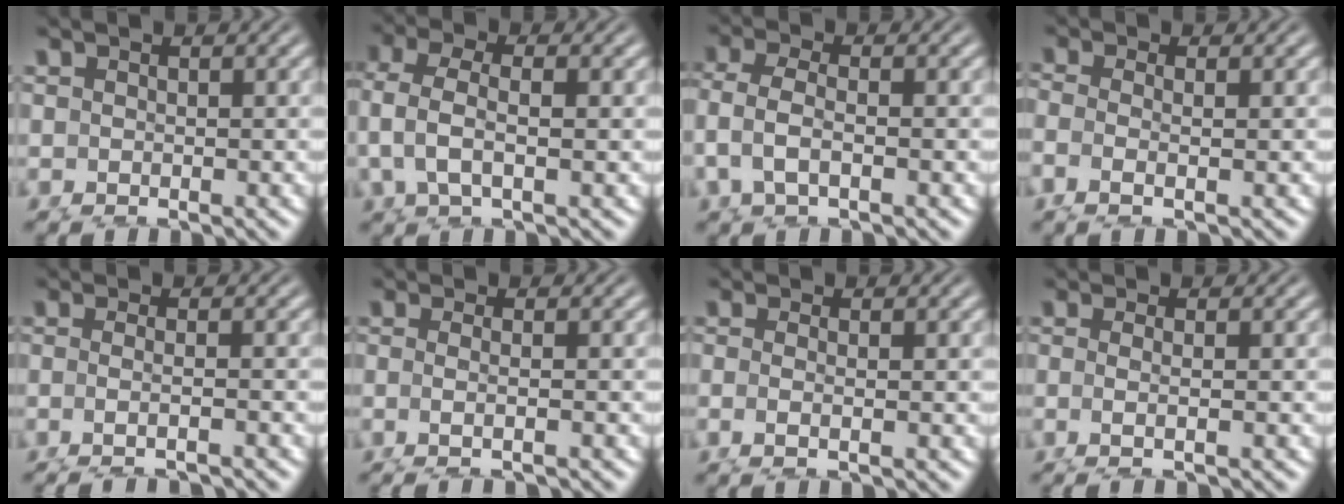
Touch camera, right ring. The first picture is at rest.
{"total": 3.8, "force": [1.6, 1.9, 2.9], "torque": [-0.082, -0.010, 0.035]}
{"total": 3.2, "force": [0.7, 1.9, 2.5], "torque": [-0.082, -0.017, 0.027]}
{"total": 3.3, "force": [-0.2, 2.2, 2.5], "torque": [-0.084, -0.018, 0.008]}
{"total": 2.0, "force": [-1.3, 0.1, 1.6], "torque": [-0.053, -0.018, -0.007]}
{"total": 1.7, "force": [-0.6, -0.1, 1.6], "torque": [-0.054, -0.014, 0.002]}
{"total": 1.8, "force": [-0.5, 0.5, 1.7], "torque": [-0.059, -0.016, 0.004]}
{"total": 1.6, "force": [-0.3, -0.1, 1.6], "torque": [-0.053, -0.013, 0.006]}